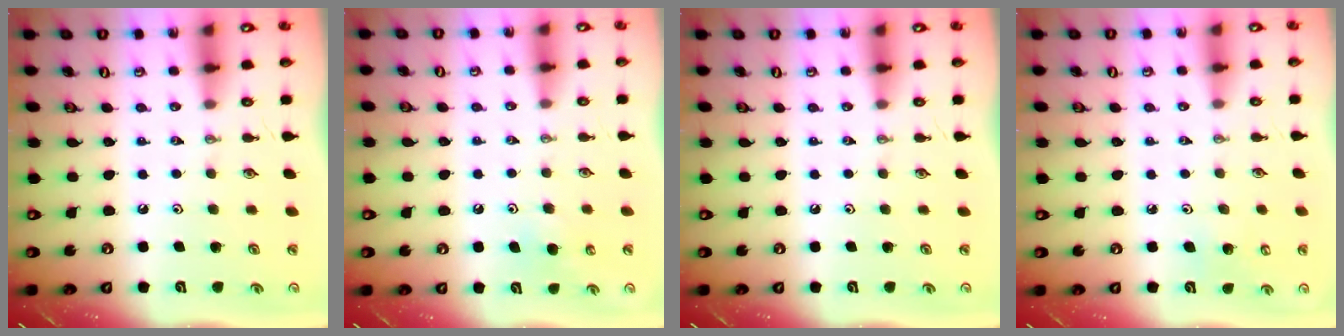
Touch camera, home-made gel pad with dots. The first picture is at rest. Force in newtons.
{"total": 5.1, "press": 5.1, "slide": 0.5}
{"total": 0.0}
{"total": 5.5, "press": 5.4, "slide": 1.1}